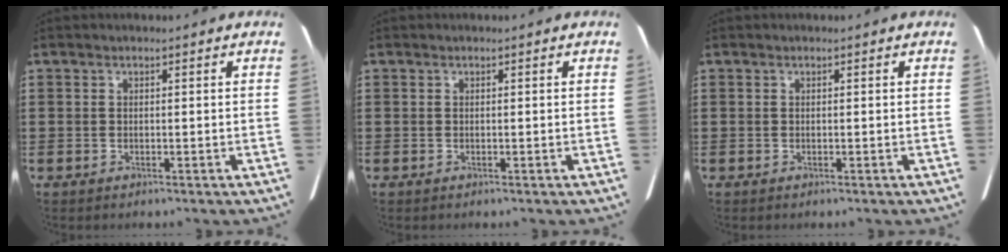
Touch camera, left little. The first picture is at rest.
{"total": 0.0}
{"total": 0.0}